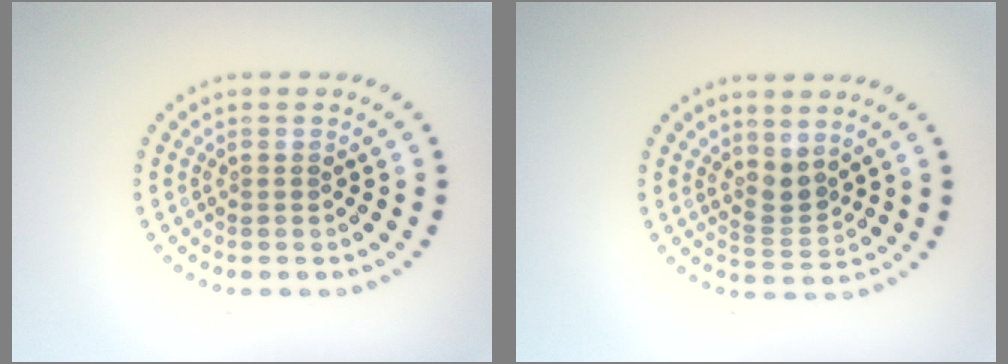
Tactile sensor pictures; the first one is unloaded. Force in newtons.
{"total": 2.2, "press": 1.5, "slide": 1.6}